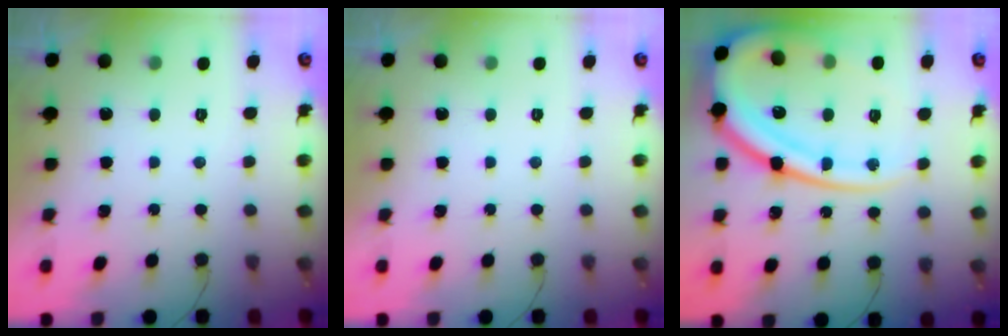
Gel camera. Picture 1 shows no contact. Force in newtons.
{"total": 0.0}
{"total": 25.5, "press": 25.4, "slide": 2.4}